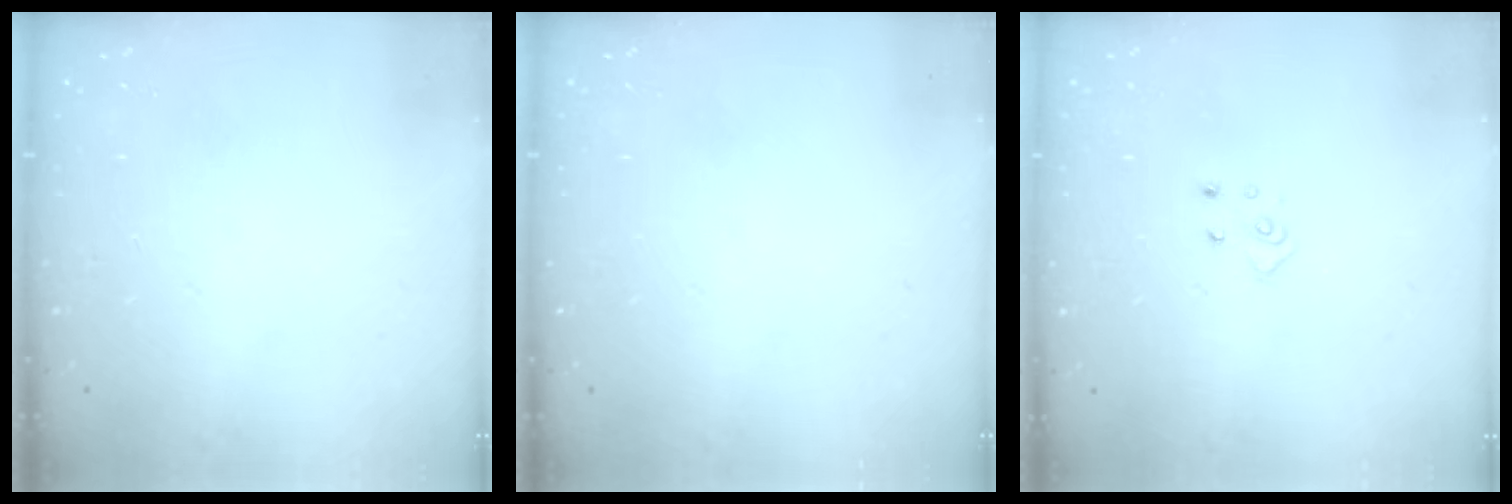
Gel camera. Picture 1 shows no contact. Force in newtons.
{"total": 0.0}
{"total": 4.7, "press": 4.7, "slide": 0.4}